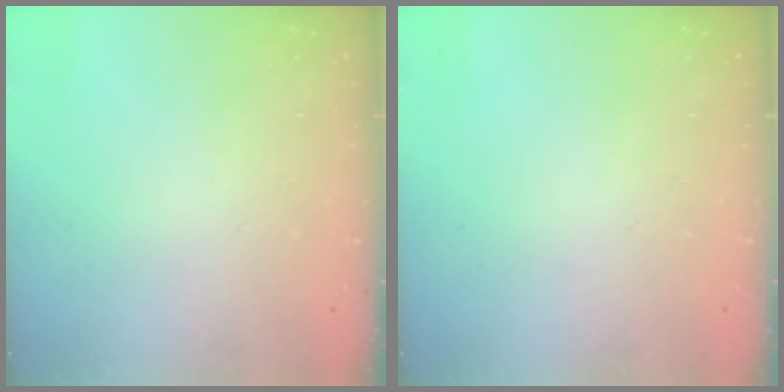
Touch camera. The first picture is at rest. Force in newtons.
{"total": 0.0}